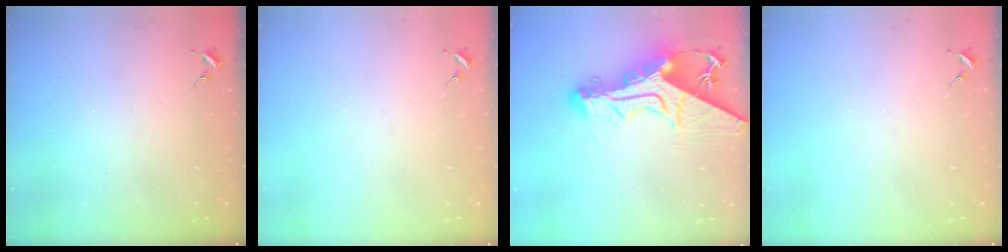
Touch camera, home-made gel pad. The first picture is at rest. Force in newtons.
{"total": 0.0}
{"total": 19.2, "press": 19.1, "slide": 1.9}
{"total": 0.0}